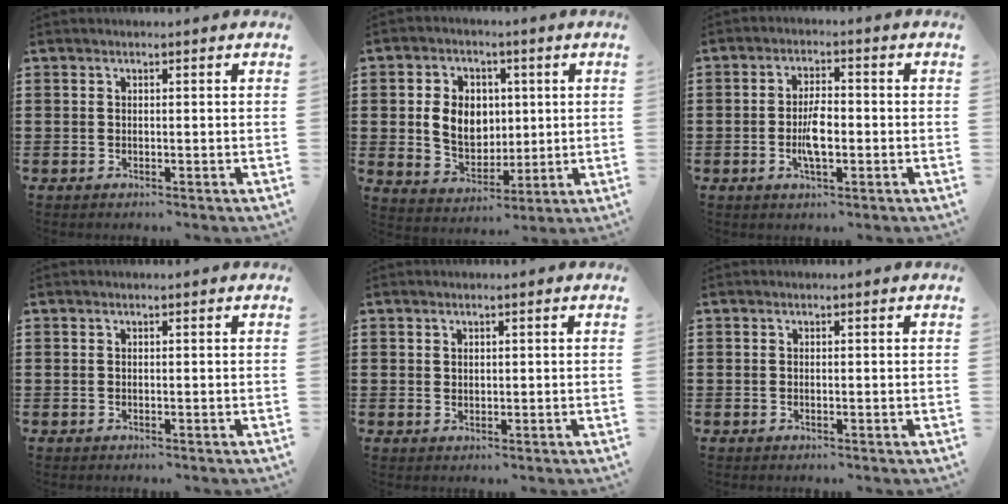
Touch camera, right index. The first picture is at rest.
{"total": 7.6, "force": [0.8, 6.1, 4.4], "torque": [-0.095, 0.009, 0.011]}
{"total": 5.0, "force": [-1.0, 1.8, 4.6], "torque": [-0.101, -0.002, -0.025]}
{"total": 0.0}
{"total": 1.0, "force": [0.7, 0.6, 0.2], "torque": [-0.006, 0.003, 0.014]}
{"total": 0.0}